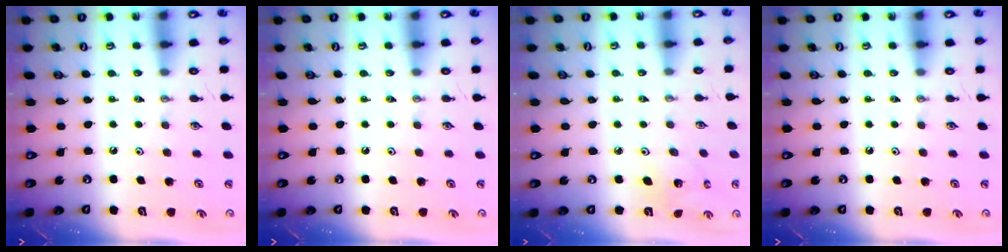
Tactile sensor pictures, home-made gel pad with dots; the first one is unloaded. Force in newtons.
{"total": 0.0}
{"total": 2.8, "press": 2.8, "slide": 0.2}
{"total": 0.0}